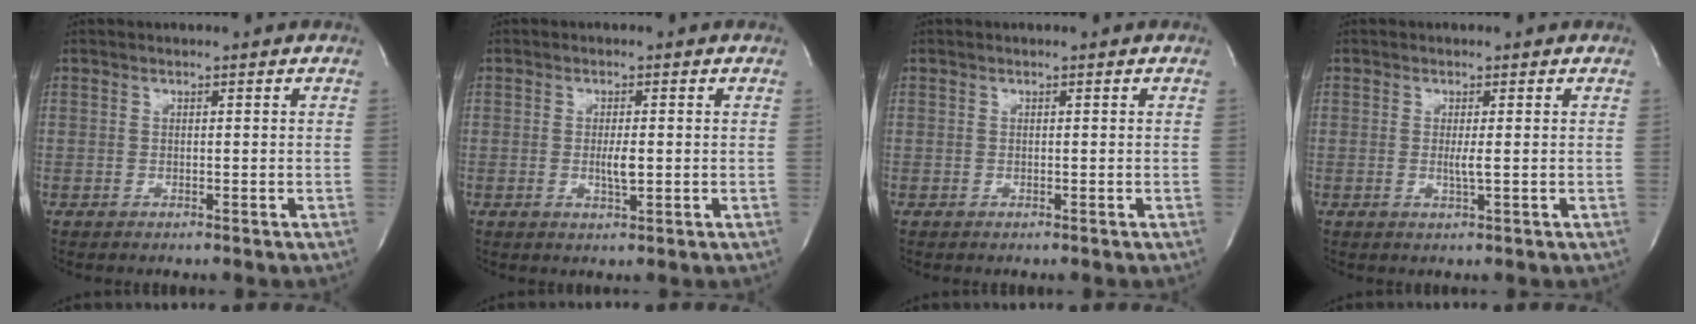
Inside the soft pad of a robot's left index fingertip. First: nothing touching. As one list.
[{"total": 2.6, "force": [-0.2, 0.5, 2.5], "torque": [-0.049, -0.003, -0.003]}, {"total": 0.0}, {"total": 1.6, "force": [-0.1, -0.2, 1.6], "torque": [-0.036, -0.004, -0.002]}]